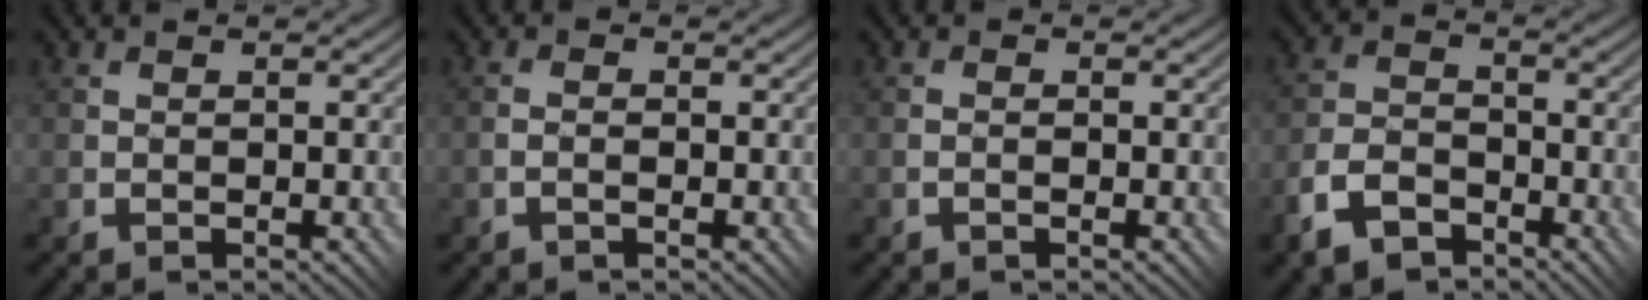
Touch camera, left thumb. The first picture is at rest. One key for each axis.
{"total": 1.3, "fx": -0.5, "fy": 0.7, "fz": 0.9, "tx": -0.007, "ty": 0.008, "tz": -0.009}
{"total": 0.6, "fx": -0.3, "fy": 0.4, "fz": 0.4, "tx": 0.004, "ty": 0.006, "tz": -0.005}
{"total": 6.2, "fx": -4.3, "fy": 3.4, "fz": 2.8, "tx": -0.070, "ty": 0.000, "tz": -0.094}